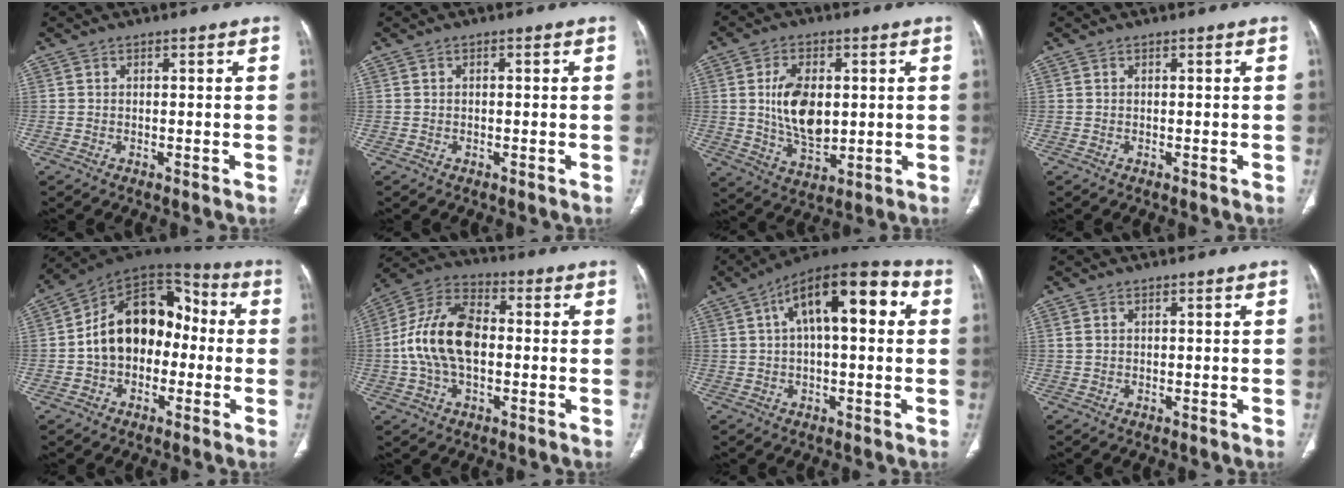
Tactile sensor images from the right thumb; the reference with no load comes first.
{"total": 0.7, "force": [0.1, 0.2, 0.6], "torque": [-0.018, 0.004, 0.003]}
{"total": 11.5, "force": [1.2, 6.7, 9.2], "torque": [-0.154, -0.013, 0.033]}
{"total": 0.0}
{"total": 17.3, "force": [-1.1, 12.1, 12.3], "torque": [-0.161, 0.052, -0.029]}
{"total": 14.9, "force": [-0.5, 8.9, 12.0], "torque": [-0.232, 0.032, -0.016]}
{"total": 16.8, "force": [4.5, 6.9, 14.6], "torque": [-0.206, 0.032, 0.060]}
{"total": 1.1, "force": [0.5, 0.5, 0.7], "torque": [-0.020, 0.011, 0.018]}